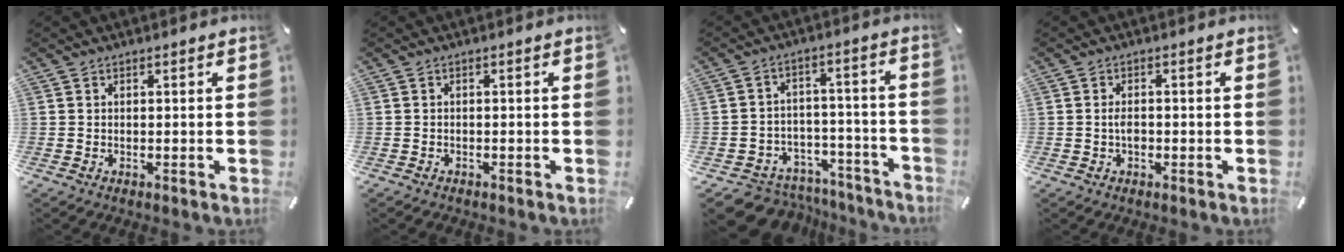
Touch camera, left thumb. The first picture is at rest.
{"total": 0.7, "force": [-0.6, 0.4, 0.2], "torque": [-0.004, 0.002, -0.014]}
{"total": 6.8, "force": [-3.6, 5.7, 1.2], "torque": [-0.020, 0.021, -0.056]}
{"total": 2.3, "force": [-0.5, 1.3, 1.8], "torque": [-0.034, 0.004, -0.010]}